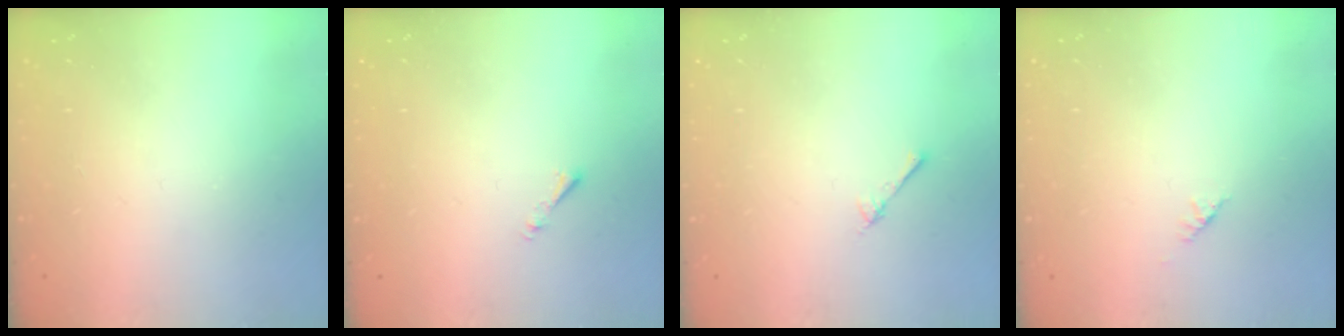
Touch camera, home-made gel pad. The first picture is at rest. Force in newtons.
{"total": 0.8, "press": 0.7, "slide": 0.3}
{"total": 2.4, "press": 2.4, "slide": 0.3}
{"total": 1.4, "press": 1.3, "slide": 0.5}